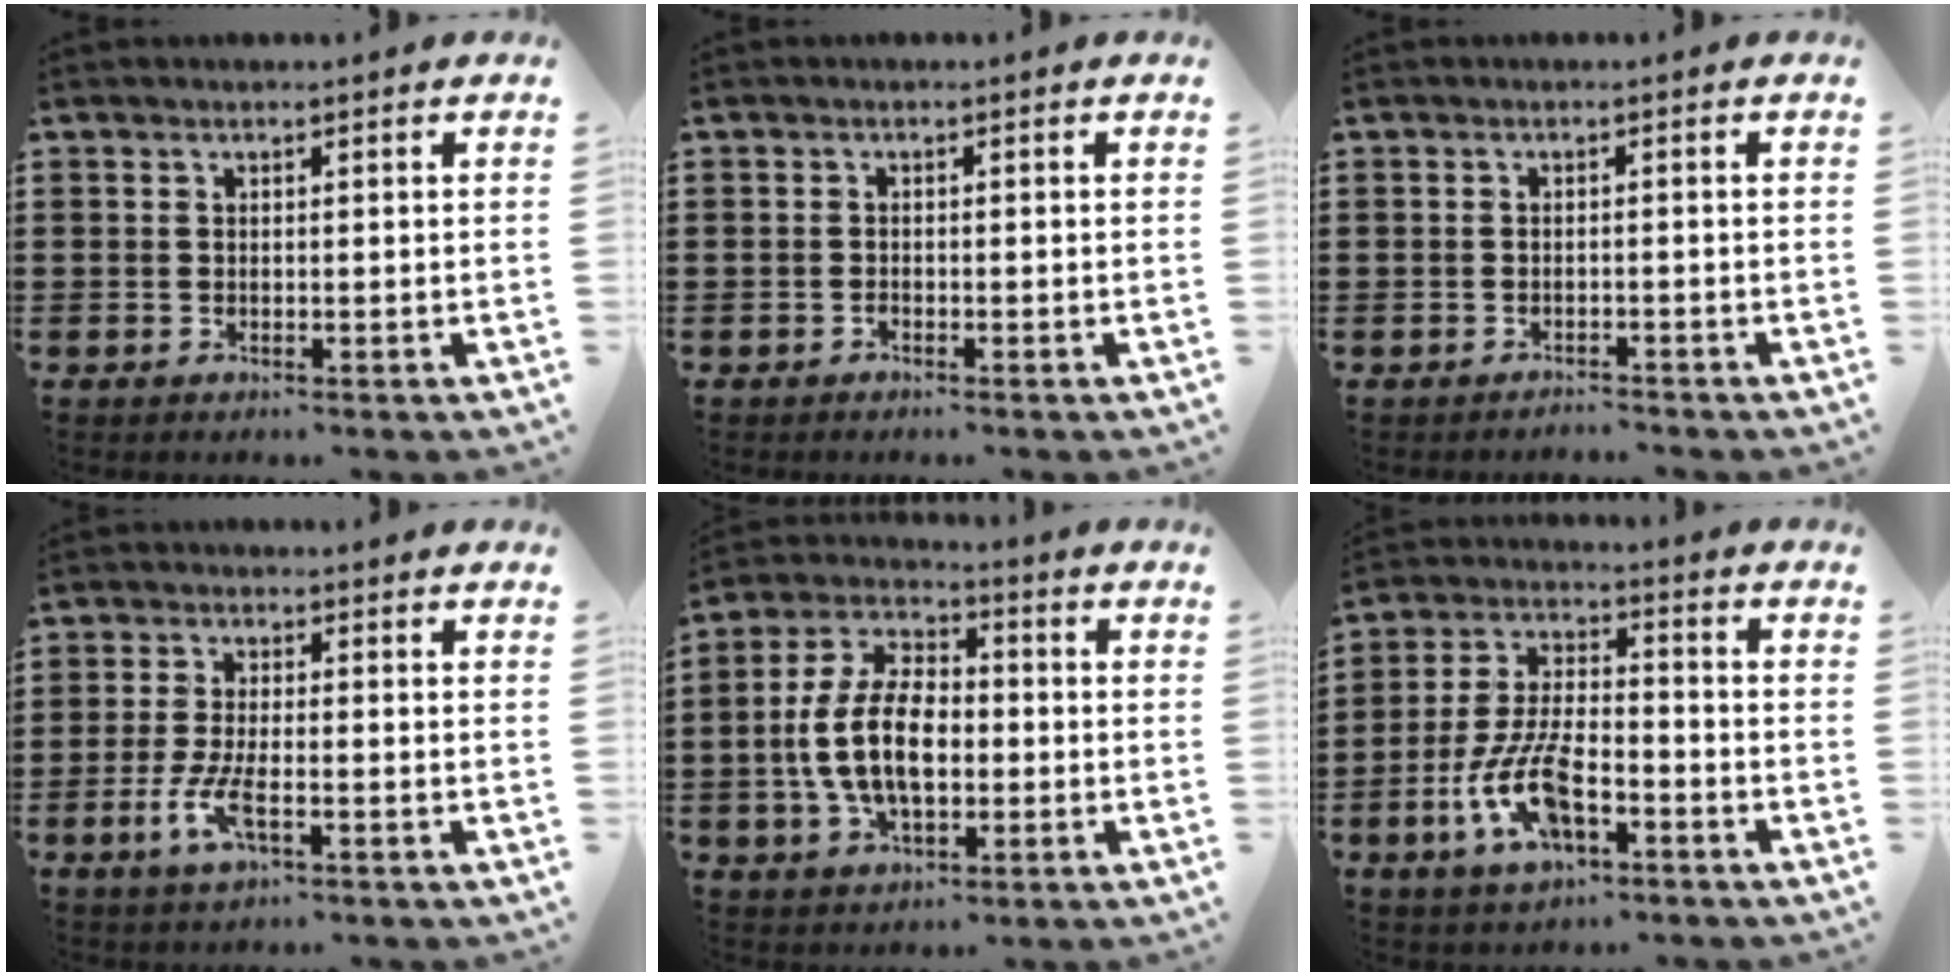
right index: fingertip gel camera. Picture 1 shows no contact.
{"total": 0.6, "force": [-0.6, 0.2, 0.2], "torque": [-0.005, 0.000, -0.012]}
{"total": 1.4, "force": [-1.3, 0.1, -0.2], "torque": [0.000, 0.003, -0.031]}
{"total": 5.5, "force": [-2.1, 1.6, 4.8], "torque": [-0.112, -0.013, -0.046]}
{"total": 11.0, "force": [-1.4, 6.1, 9.0], "torque": [-0.215, 0.001, -0.035]}
{"total": 10.0, "force": [-4.1, 4.5, 7.9], "torque": [-0.183, -0.003, -0.078]}